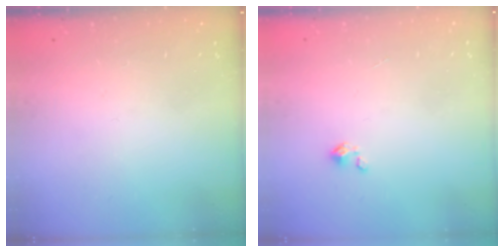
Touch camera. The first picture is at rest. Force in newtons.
{"total": 0.0}